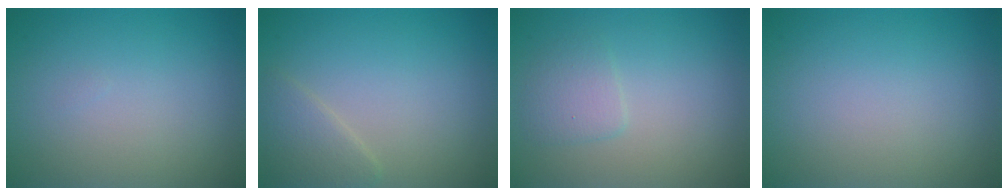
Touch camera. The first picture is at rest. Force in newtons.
{"total": 2.1, "press": 2.1, "slide": 0.1}
{"total": 1.6, "press": 1.6, "slide": 0.1}
{"total": 0.0}